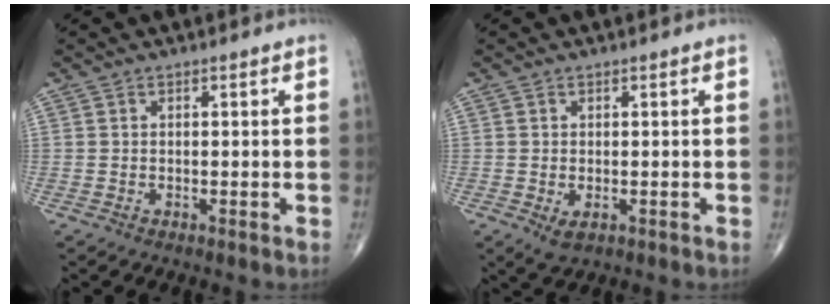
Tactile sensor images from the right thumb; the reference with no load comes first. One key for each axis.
{"total": 2.5, "fx": -0.6, "fy": 1.5, "fz": 1.9, "tx": -0.028, "ty": -0.003, "tz": -0.003}